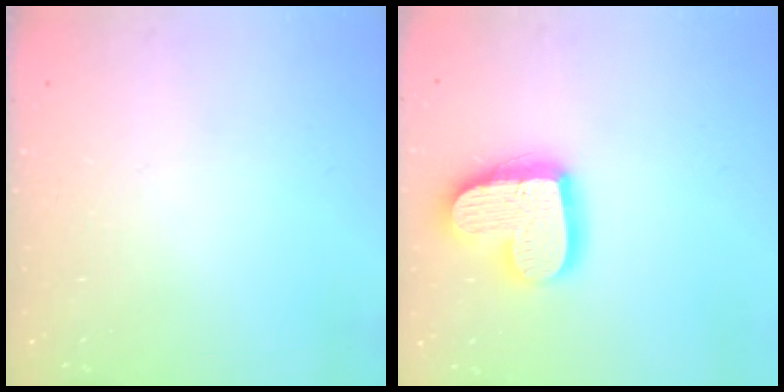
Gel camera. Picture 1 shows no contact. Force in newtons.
{"total": 17.3, "press": 17.3, "slide": 1.5}